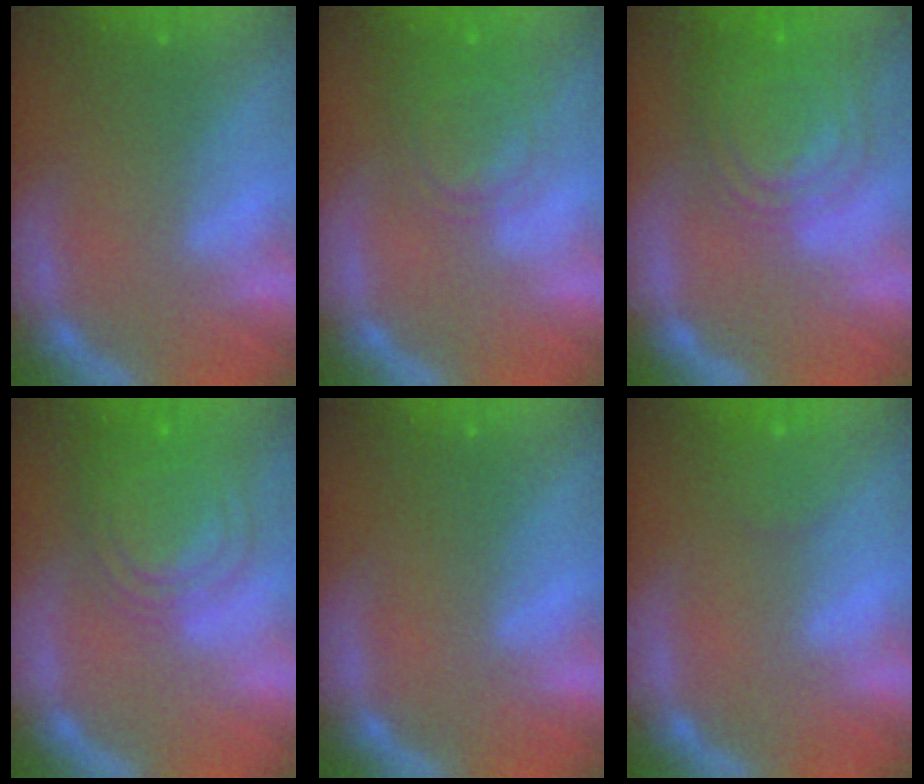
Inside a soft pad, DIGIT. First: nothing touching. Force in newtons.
{"total": 5.1}
{"total": 10.0}
{"total": 9.5}
{"total": 0.0}
{"total": 1.9}